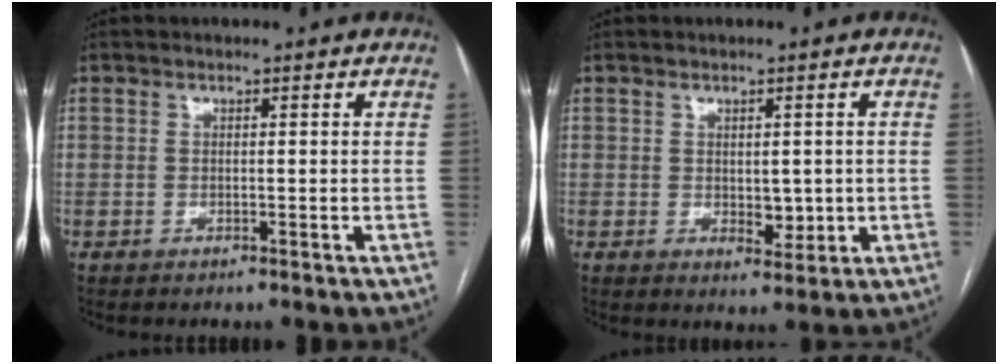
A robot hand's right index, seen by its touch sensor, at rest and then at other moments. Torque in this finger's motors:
{"motor_torque": [0.23, 0.27, 0.06, 0.01]}